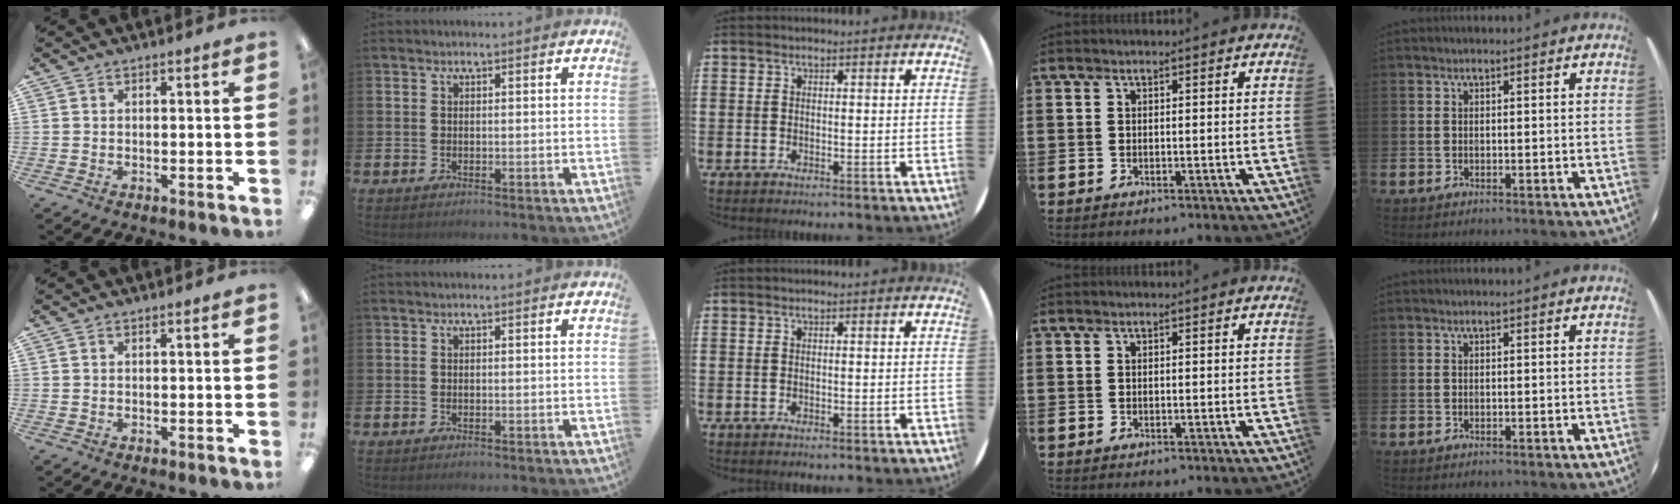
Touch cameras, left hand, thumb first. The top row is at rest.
{}